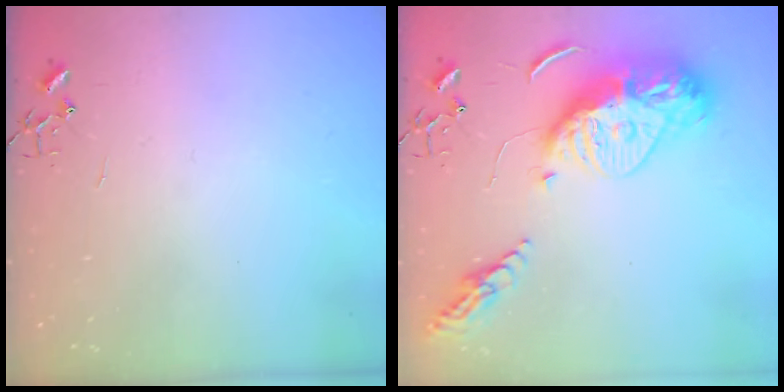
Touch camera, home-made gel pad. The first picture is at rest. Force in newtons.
{"total": 18.2, "press": 18.1, "slide": 1.5}